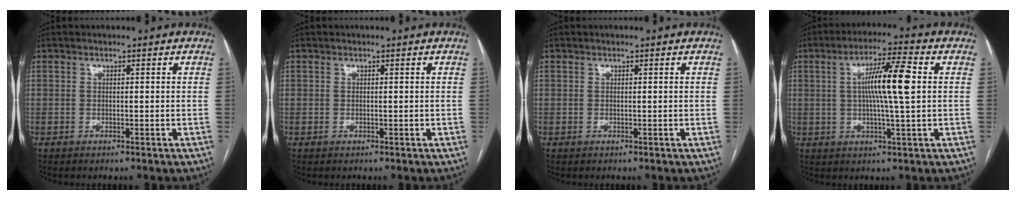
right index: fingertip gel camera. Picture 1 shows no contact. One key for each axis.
{"total": 0.0}
{"total": 0.0}
{"total": 9.5, "fx": 1.3, "fy": 0.1, "fz": 9.4, "tx": -0.167, "ty": 0.007, "tz": 0.019}